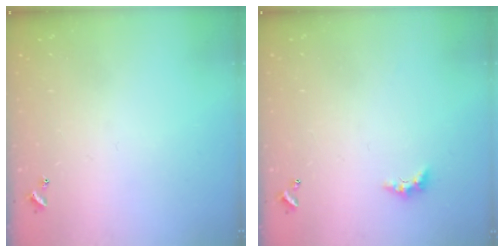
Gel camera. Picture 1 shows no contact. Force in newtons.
{"total": 2.3, "press": 2.2, "slide": 0.7}